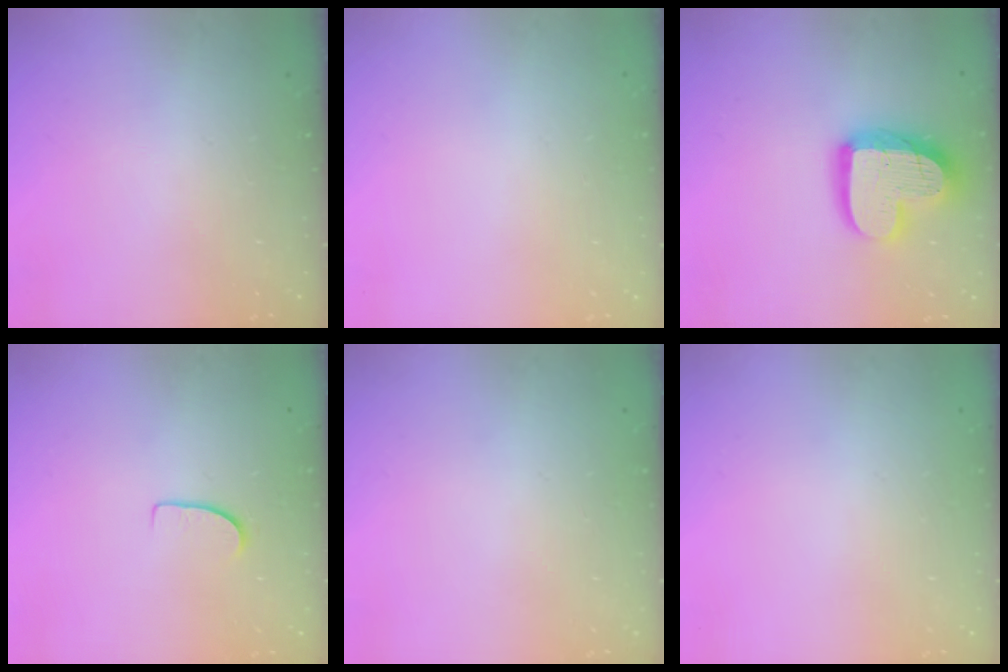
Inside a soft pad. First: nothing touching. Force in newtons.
{"total": 0.0}
{"total": 18.3, "press": 18.2, "slide": 1.9}
{"total": 6.1, "press": 6.1, "slide": 0.5}
{"total": 0.7, "press": 0.6, "slide": 0.3}
{"total": 0.0}